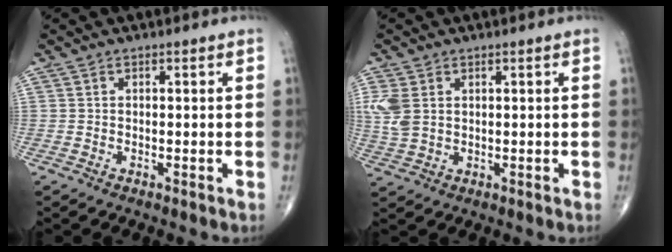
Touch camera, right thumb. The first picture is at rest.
{"total": 5.7, "force": [1.3, 3.9, 3.9], "torque": [-0.103, 0.003, 0.035]}